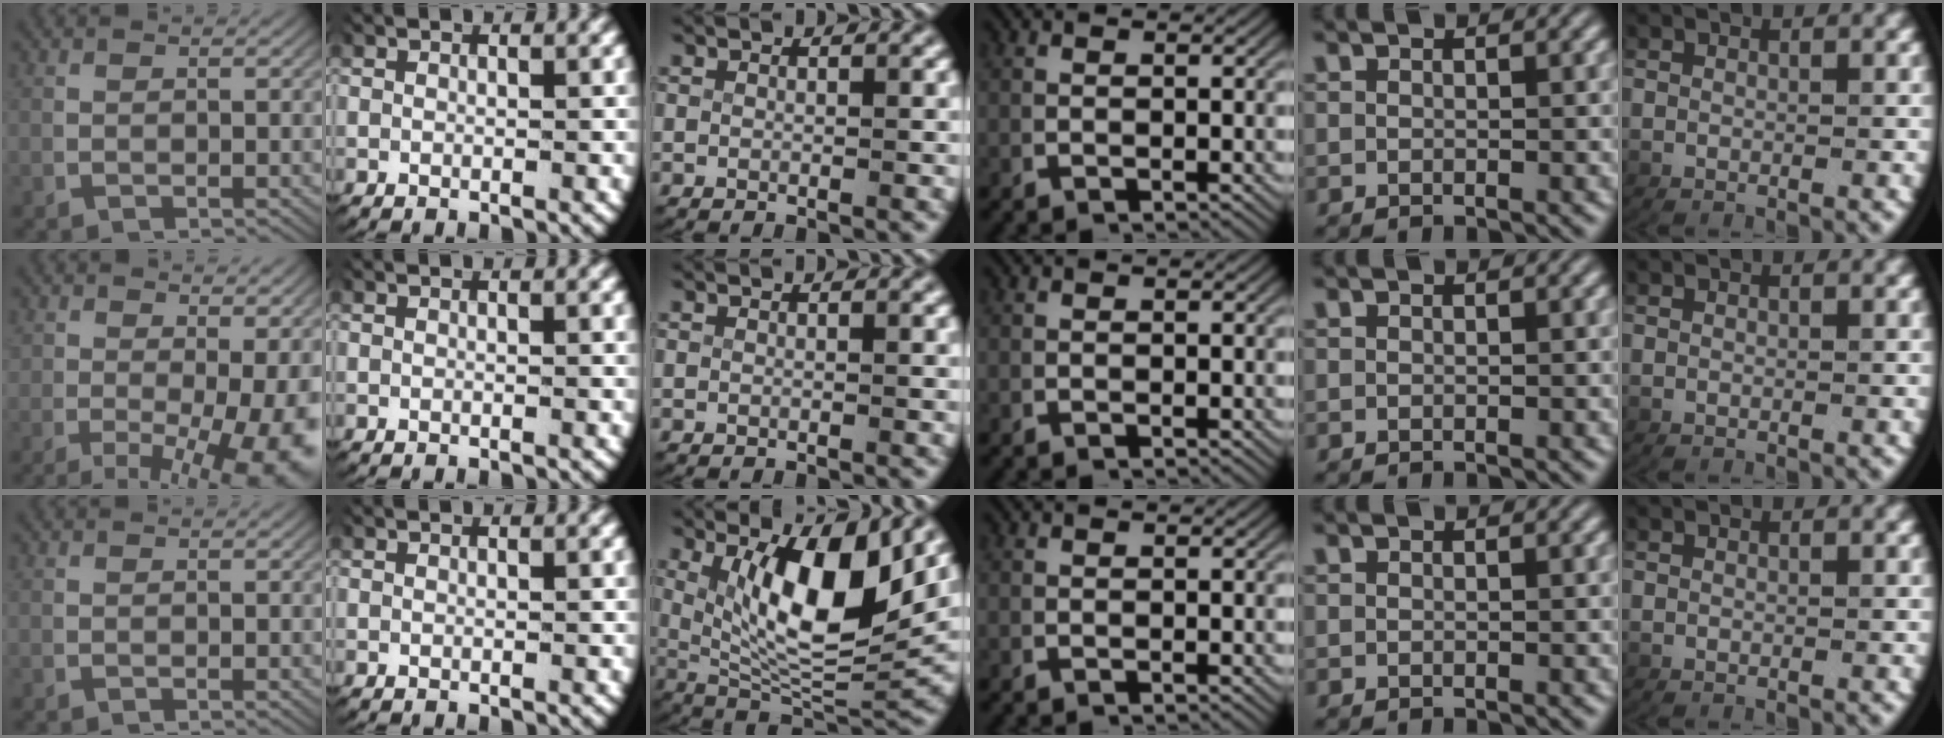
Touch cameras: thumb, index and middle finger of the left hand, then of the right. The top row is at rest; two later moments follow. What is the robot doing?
{"motion": "lift_and_place", "object": "plastic wrap"}